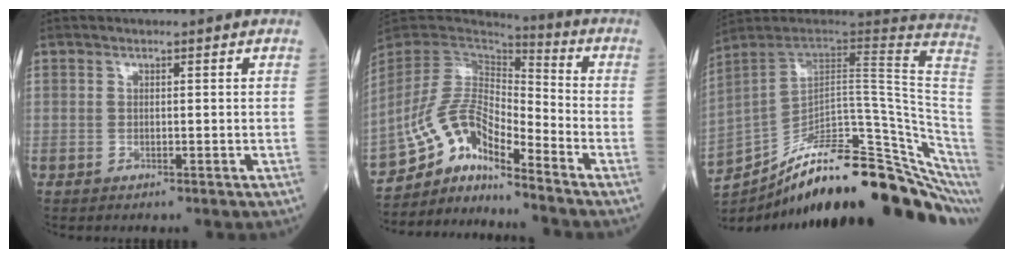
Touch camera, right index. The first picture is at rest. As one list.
[{"total": 12.3, "force": [-10.5, 2.0, 6.0], "torque": [-0.121, 0.033, -0.204]}, {"total": 29.3, "force": [-19.8, 5.2, 21.0], "torque": [-0.212, 0.019, -0.290]}]